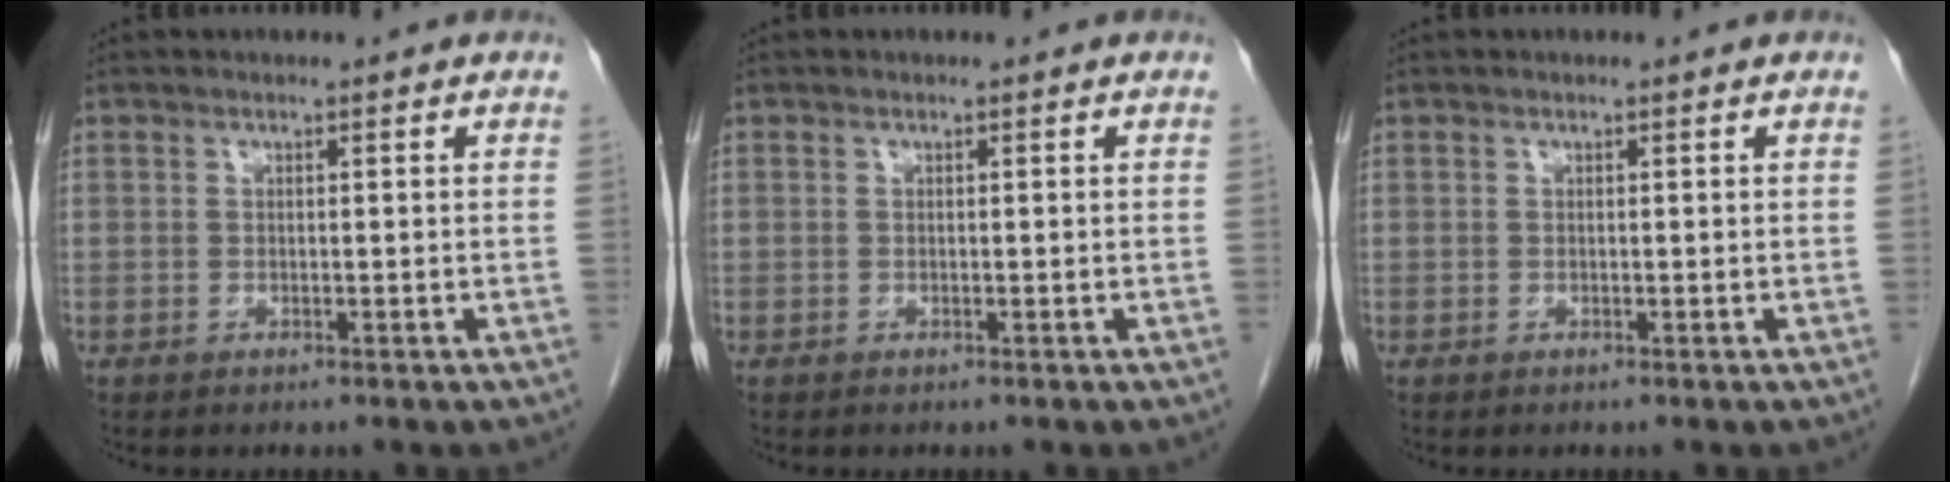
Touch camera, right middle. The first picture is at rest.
{"total": 0.0}
{"total": 0.0}